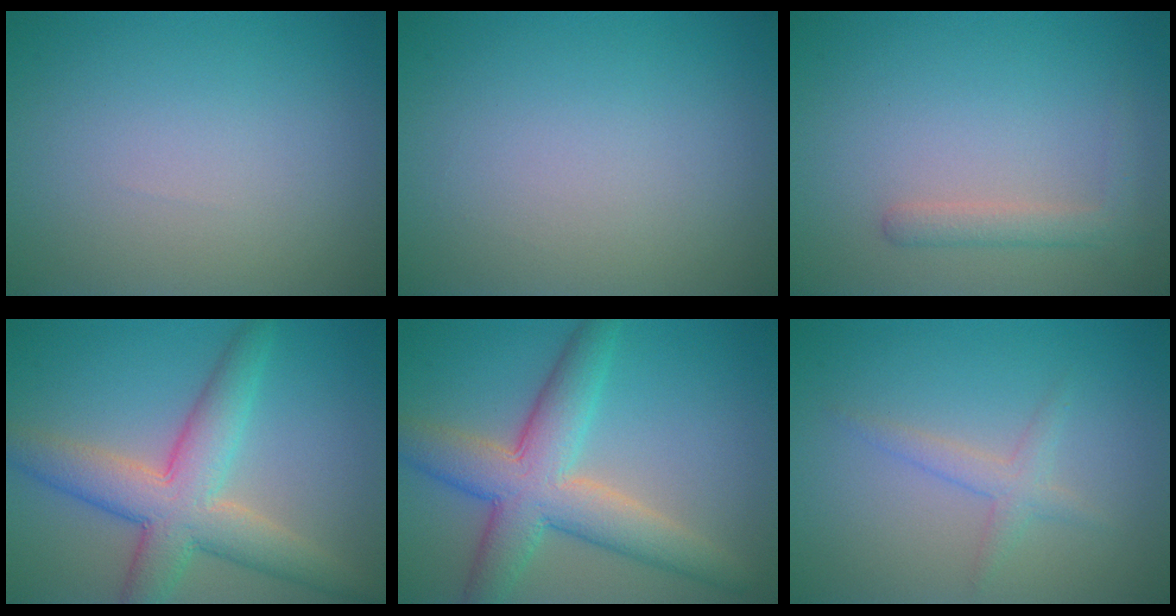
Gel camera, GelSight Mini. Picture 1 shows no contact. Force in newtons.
{"total": 0.0}
{"total": 1.9, "press": 1.9, "slide": 0.1}
{"total": 7.0, "press": 7.0, "slide": 0.2}
{"total": 7.5, "press": 7.5, "slide": 0.6}
{"total": 1.8, "press": 1.8, "slide": 0.0}